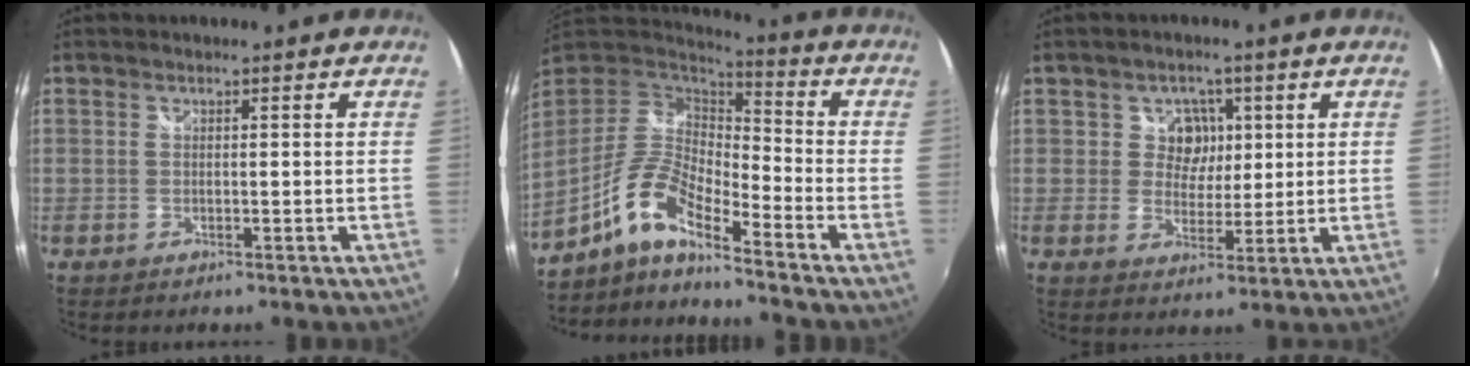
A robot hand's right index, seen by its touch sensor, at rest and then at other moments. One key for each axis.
{"total": 11.4, "fx": -8.0, "fy": 2.6, "fz": 7.6, "tx": -0.156, "ty": 0.005, "tz": -0.165}
{"total": 5.0, "fx": 1.3, "fy": 4.6, "fz": 1.5, "tx": -0.020, "ty": 0.006, "tz": 0.022}